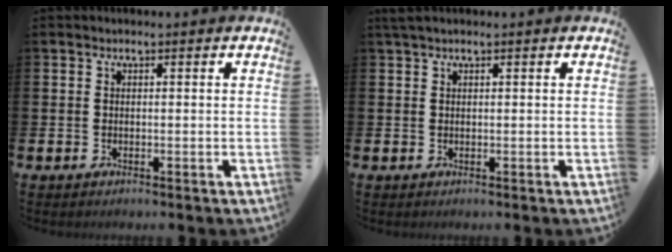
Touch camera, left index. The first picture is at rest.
{"total": 1.2, "force": [0.9, 0.1, 0.8], "torque": [-0.019, 0.005, 0.016]}